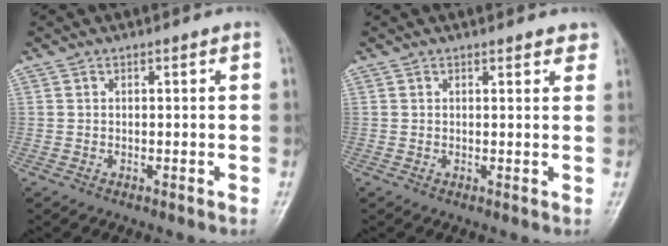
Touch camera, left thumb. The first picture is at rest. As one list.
[{"total": 2.6, "force": [2.1, 1.0, 1.2], "torque": [0.006, -0.003, 0.018]}]